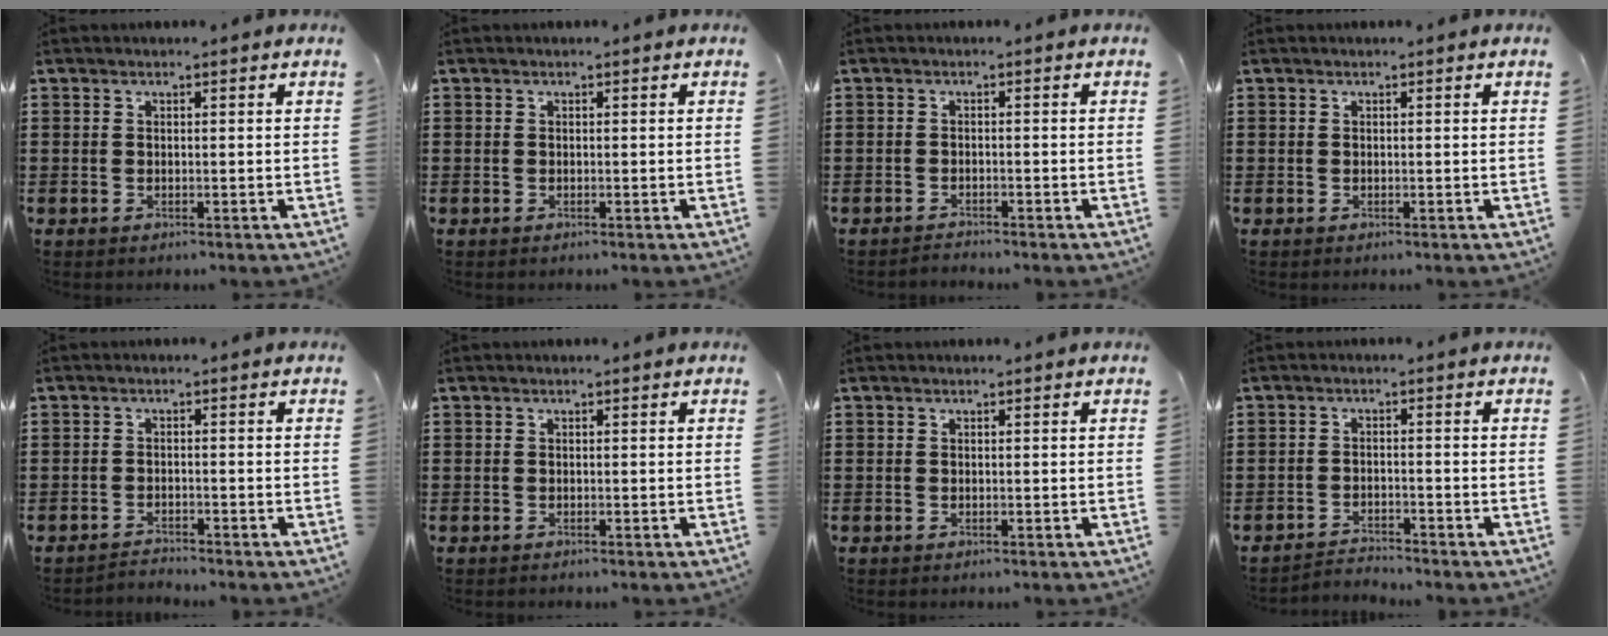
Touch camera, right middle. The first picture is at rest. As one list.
[{"total": 0.0}, {"total": 1.1, "force": [-1.1, 0.0, 0.0], "torque": [-0.004, 0.003, -0.024]}, {"total": 0.0}, {"total": 1.8, "force": [-1.8, 0.1, -0.1], "torque": [-0.005, 0.001, -0.038]}, {"total": 0.0}, {"total": 0.0}, {"total": 2.4, "force": [-2.4, 0.1, 0.0], "torque": [-0.007, -0.001, -0.051]}]